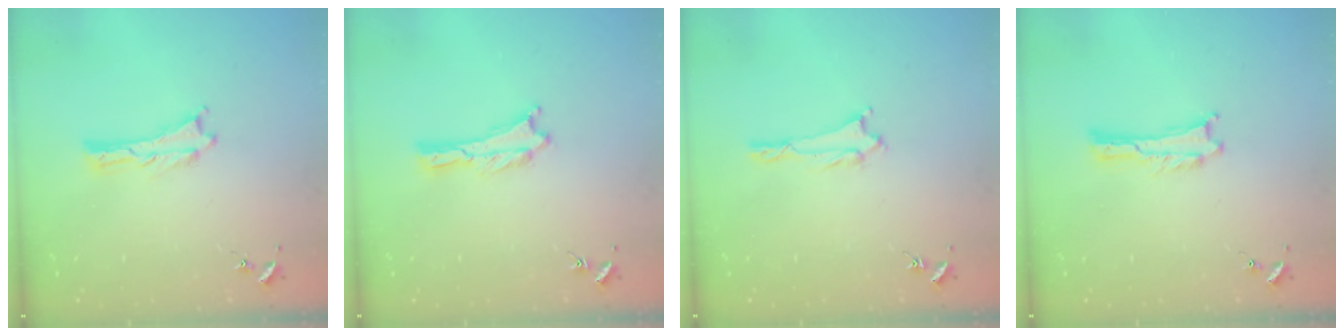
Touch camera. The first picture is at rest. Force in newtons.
{"total": 0.0}
{"total": 1.0, "press": 0.9, "slide": 0.2}
{"total": 0.0}